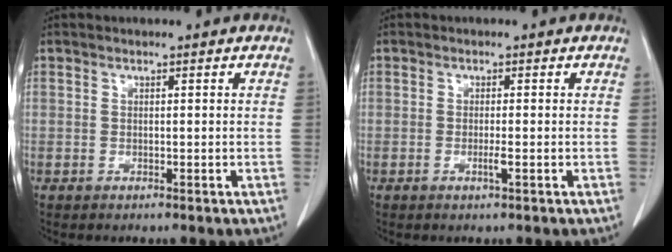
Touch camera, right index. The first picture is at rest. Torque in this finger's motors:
{"motor_torque": [-0.04, 0.05, 0.02, 0.00]}